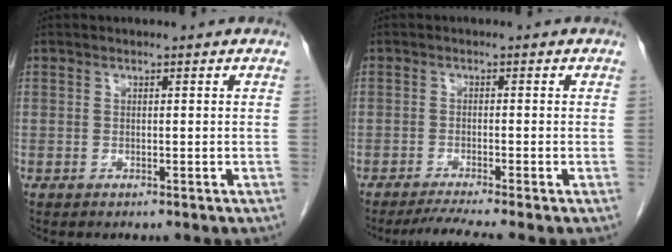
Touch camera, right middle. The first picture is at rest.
{"total": 4.4, "force": [-3.7, -1.1, 2.2], "torque": [-0.038, -0.014, -0.065]}